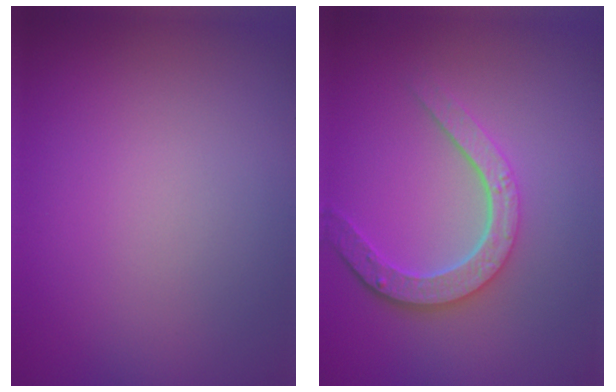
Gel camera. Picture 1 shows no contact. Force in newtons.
{"total": 4.4, "press": 3.4, "slide": 2.9}